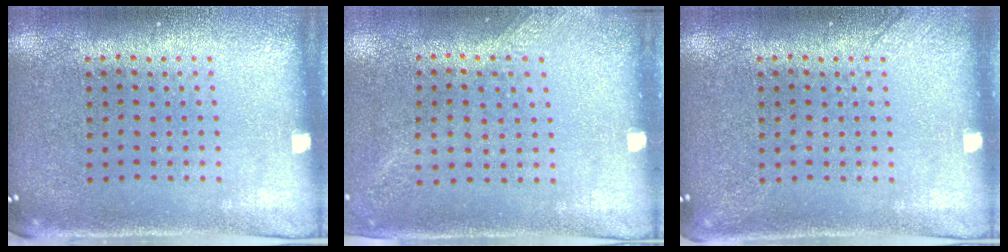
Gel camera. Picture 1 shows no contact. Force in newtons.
{"total": 1.3, "press": 1.0, "slide": 0.9}
{"total": 1.2, "press": 1.2, "slide": 0.2}